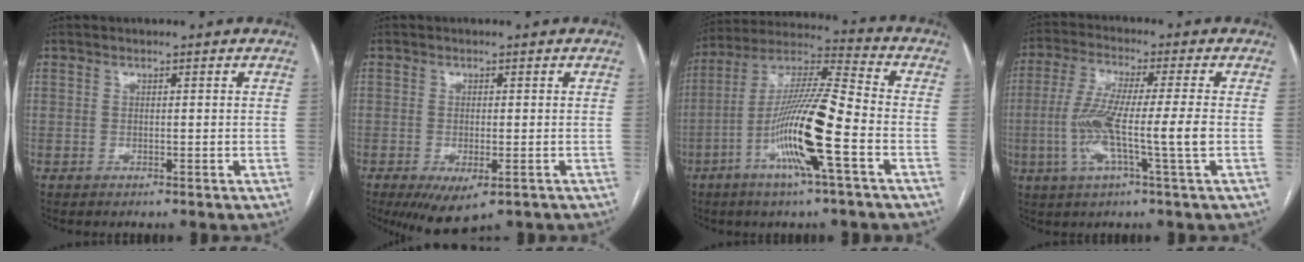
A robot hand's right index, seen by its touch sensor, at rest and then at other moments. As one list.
[{"total": 6.8, "force": [-3.9, 2.5, 4.9], "torque": [-0.074, -0.016, -0.056]}, {"total": 15.9, "force": [-5.5, 0.3, 14.9], "torque": [-0.293, -0.002, -0.106]}, {"total": 10.8, "force": [-2.0, -0.4, 10.6], "torque": [-0.211, -0.004, -0.043]}]